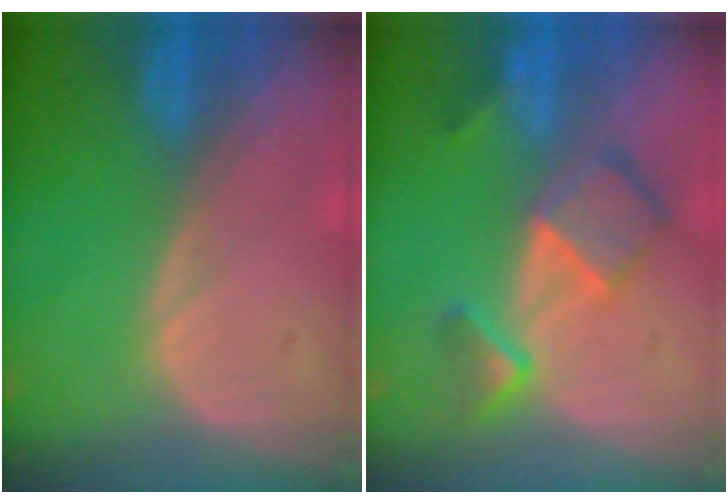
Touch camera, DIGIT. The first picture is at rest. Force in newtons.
{"total": 7.7, "press": 6.7, "slide": 3.8}